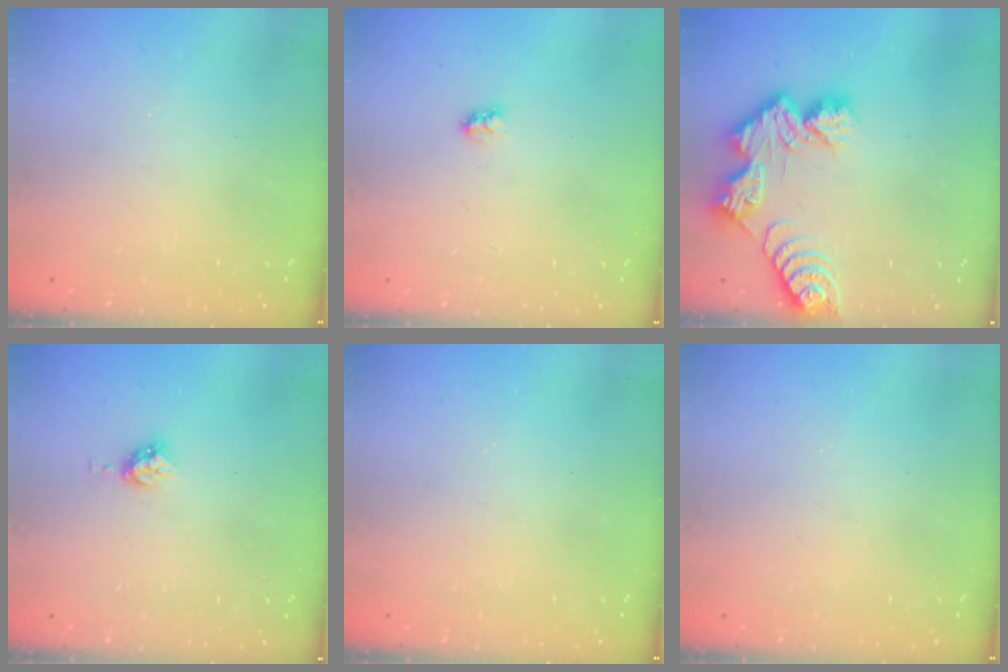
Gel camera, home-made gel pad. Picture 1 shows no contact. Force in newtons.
{"total": 2.9, "press": 2.9, "slide": 0.3}
{"total": 11.5, "press": 11.5, "slide": 0.8}
{"total": 4.5, "press": 4.5, "slide": 0.0}
{"total": 0.0}
{"total": 0.0}